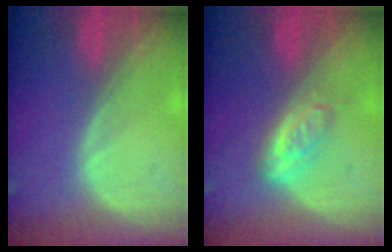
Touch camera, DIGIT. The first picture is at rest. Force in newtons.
{"total": 4.8, "press": 4.2, "slide": 2.2}